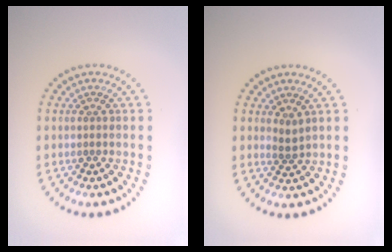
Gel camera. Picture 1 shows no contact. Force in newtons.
{"total": 1.1, "press": 0.8, "slide": 0.8}